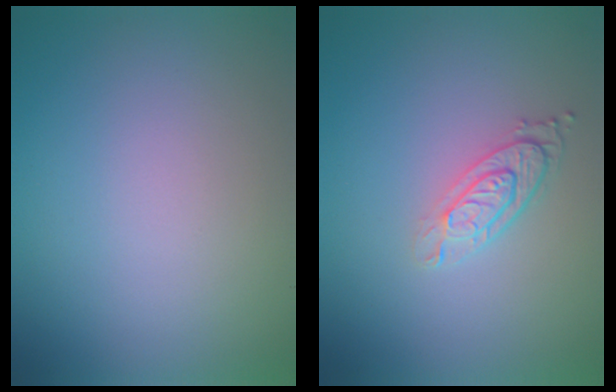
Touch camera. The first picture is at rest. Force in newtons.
{"total": 3.2, "press": 2.3, "slide": 2.2}